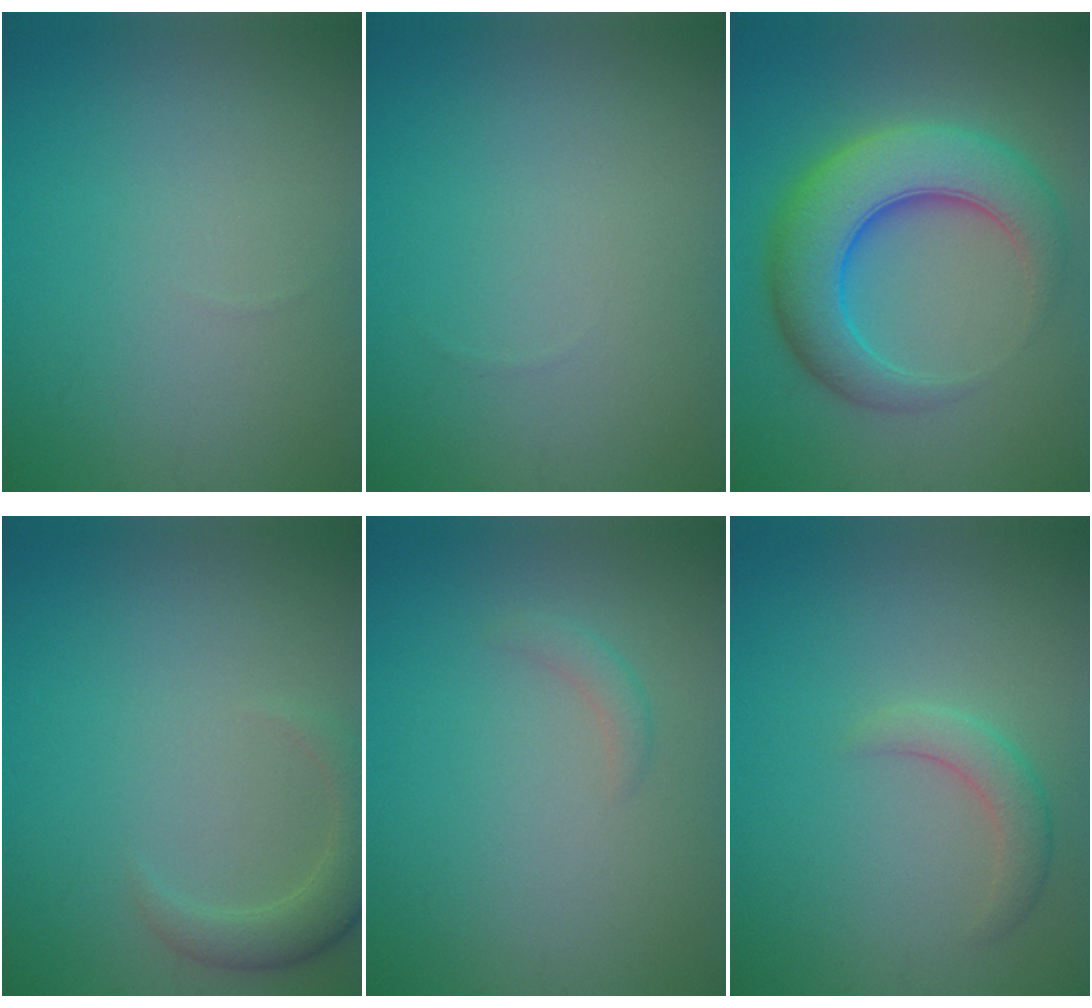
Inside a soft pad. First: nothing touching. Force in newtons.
{"total": 0.0}
{"total": 8.7, "press": 8.7, "slide": 0.3}
{"total": 2.9, "press": 2.8, "slide": 0.3}
{"total": 1.1, "press": 1.1, "slide": 0.0}
{"total": 2.2, "press": 2.1, "slide": 0.1}